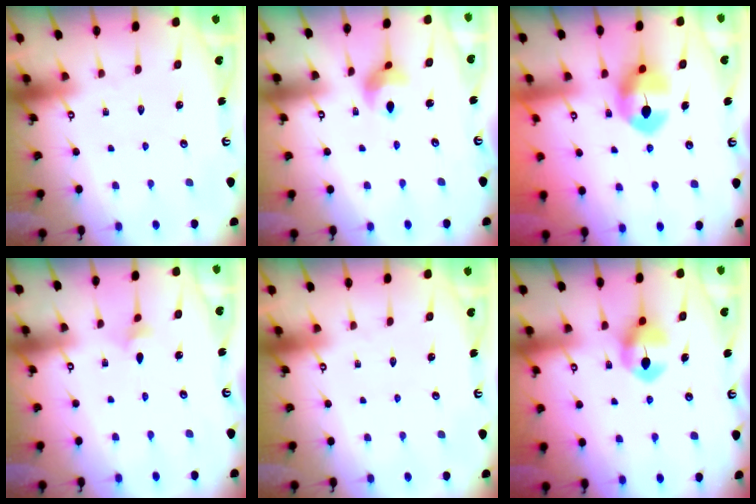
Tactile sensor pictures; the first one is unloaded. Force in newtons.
{"total": 7.5, "press": 7.5, "slide": 0.8}
{"total": 8.6, "press": 8.6, "slide": 0.4}
{"total": 2.8, "press": 2.8, "slide": 0.6}
{"total": 0.0}
{"total": 8.2, "press": 8.2, "slide": 0.2}